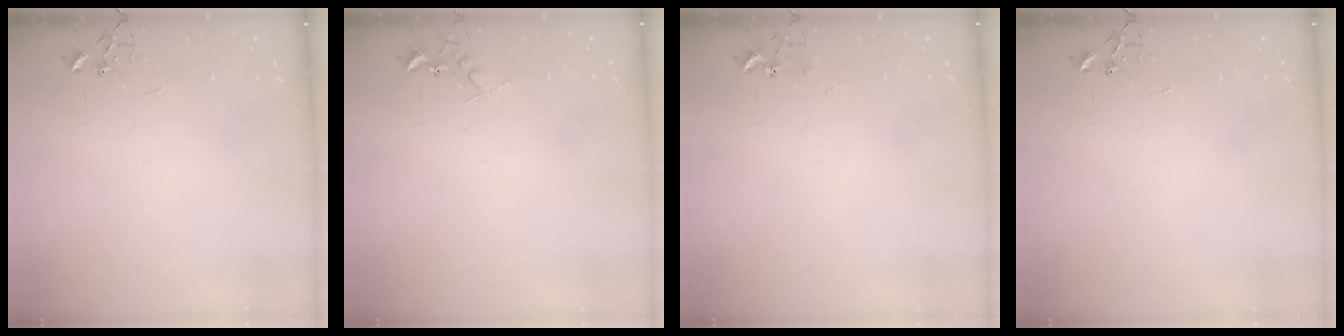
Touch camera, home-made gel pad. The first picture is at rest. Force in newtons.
{"total": 6.6, "press": 6.5, "slide": 0.7}
{"total": 5.4, "press": 5.4, "slide": 0.7}
{"total": 0.0}